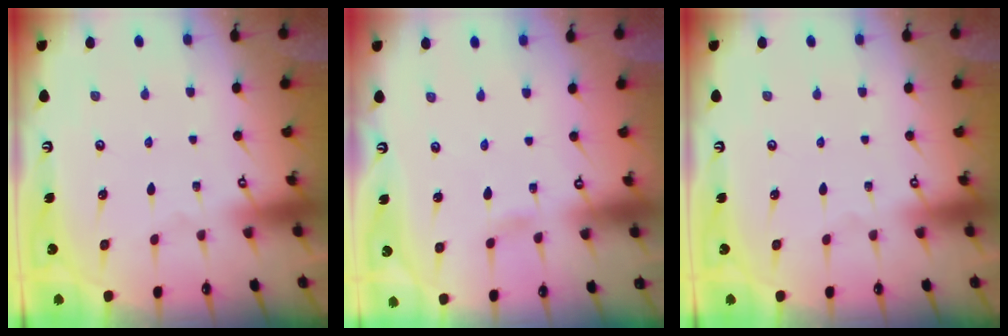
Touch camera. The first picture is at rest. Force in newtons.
{"total": 1.2, "press": 1.2, "slide": 0.1}
{"total": 0.0}